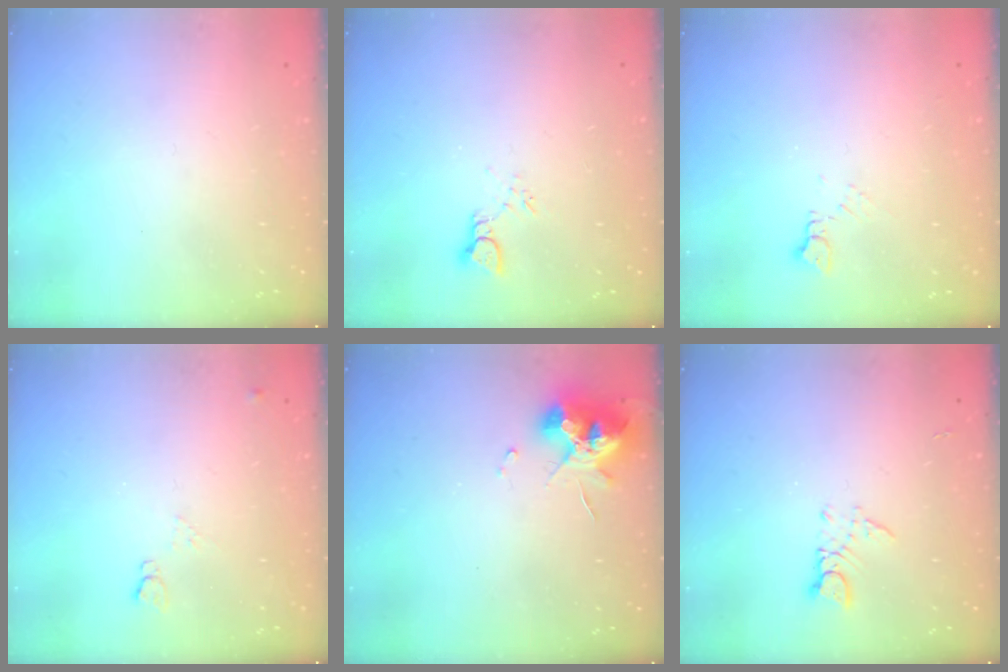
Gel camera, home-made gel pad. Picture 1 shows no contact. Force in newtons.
{"total": 2.3, "press": 2.3, "slide": 0.1}
{"total": 2.9, "press": 2.9, "slide": 0.5}
{"total": 4.1, "press": 4.0, "slide": 0.7}
{"total": 11.2, "press": 11.2, "slide": 0.6}
{"total": 3.1, "press": 3.1, "slide": 0.2}